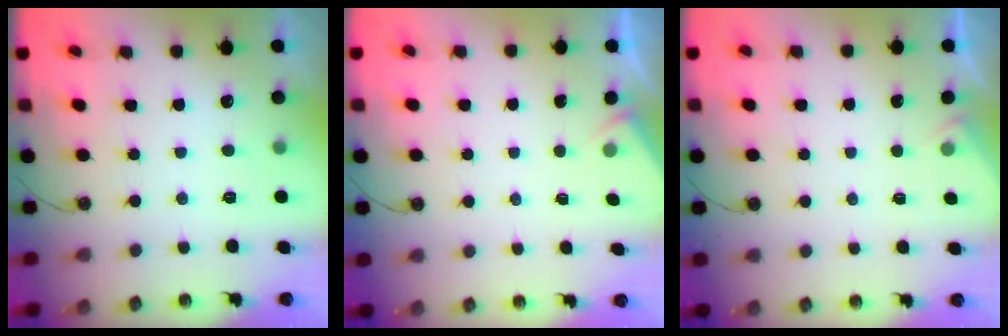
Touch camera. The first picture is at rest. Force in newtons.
{"total": 2.5, "press": 2.5, "slide": 0.4}
{"total": 2.2, "press": 2.1, "slide": 0.4}